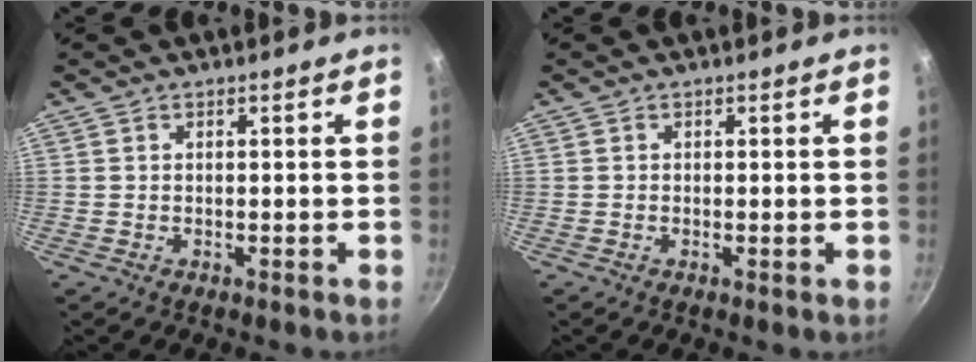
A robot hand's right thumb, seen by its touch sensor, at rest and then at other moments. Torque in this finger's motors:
{"motor_torque": [0.38, -0.11, 0.37, 0.04, 0.03]}